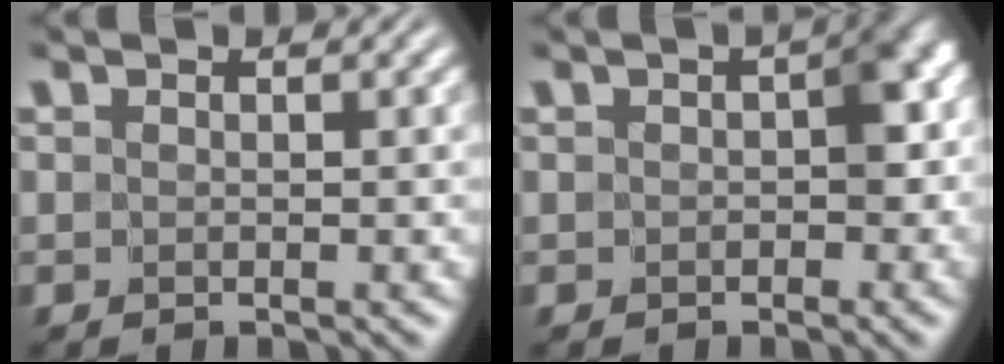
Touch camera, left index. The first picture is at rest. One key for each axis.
{"total": 3.0, "fx": -0.3, "fy": 1.9, "fz": 2.3, "tx": -0.021, "ty": 0.001, "tz": -0.009}